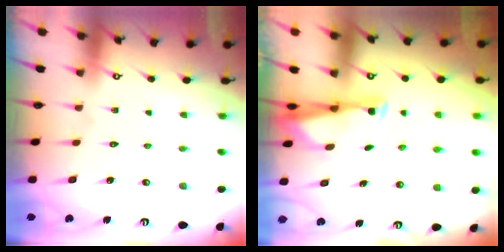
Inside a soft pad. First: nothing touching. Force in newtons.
{"total": 2.8, "press": 2.8, "slide": 0.6}